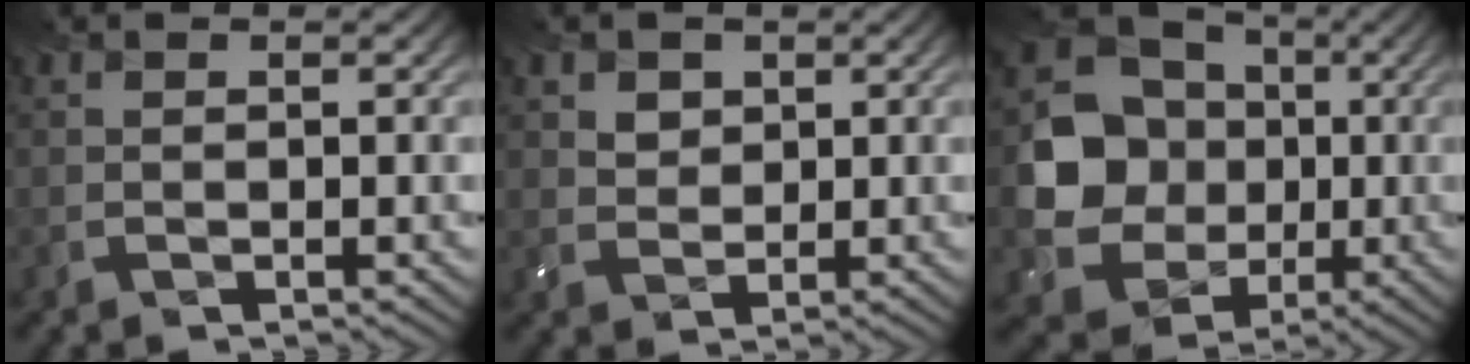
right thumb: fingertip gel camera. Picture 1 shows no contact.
{"total": 2.6, "force": [1.3, 2.0, 1.0], "torque": [-0.029, -0.007, 0.025]}
{"total": 11.6, "force": [-0.3, 10.2, 5.4], "torque": [-0.136, -0.013, -0.016]}